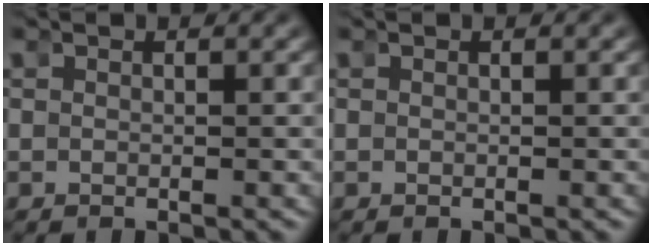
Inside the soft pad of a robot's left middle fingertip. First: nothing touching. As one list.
[{"total": 0.0}]